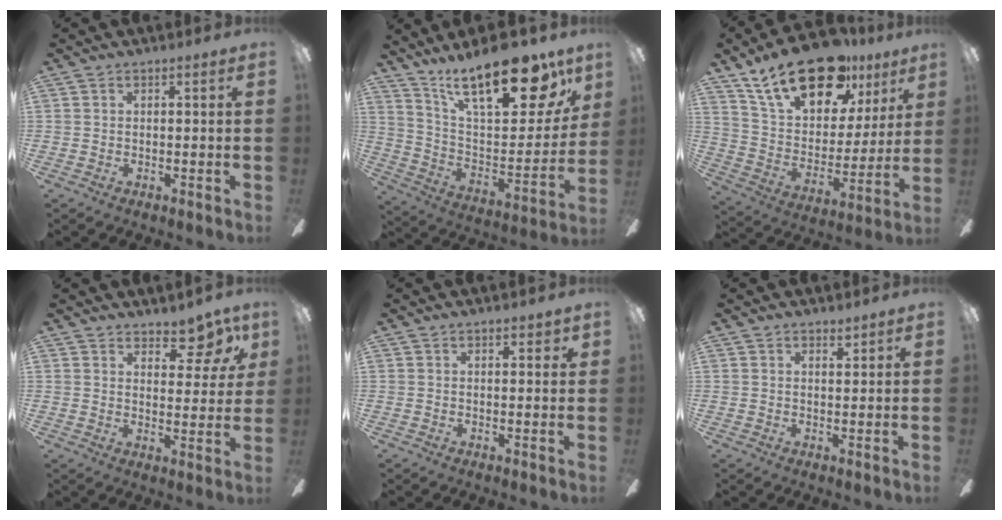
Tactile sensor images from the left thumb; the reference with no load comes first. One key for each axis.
{"total": 25.2, "fx": 17.0, "fy": 8.9, "fz": 16.4, "tx": -0.250, "ty": -0.103, "tz": 0.284}
{"total": 23.8, "fx": 15.8, "fy": 11.6, "fz": 13.4, "tx": -0.219, "ty": -0.091, "tz": 0.277}
{"total": 8.8, "fx": 6.8, "fy": 3.7, "fz": 4.2, "tx": -0.046, "ty": -0.043, "tz": 0.119}
{"total": 1.8, "fx": 1.3, "fy": 0.7, "fz": 1.1, "tx": -0.014, "ty": -0.002, "tz": 0.021}
{"total": 1.9, "fx": 1.8, "fy": 0.6, "fz": 0.5, "tx": 0.004, "ty": -0.009, "tz": 0.029}